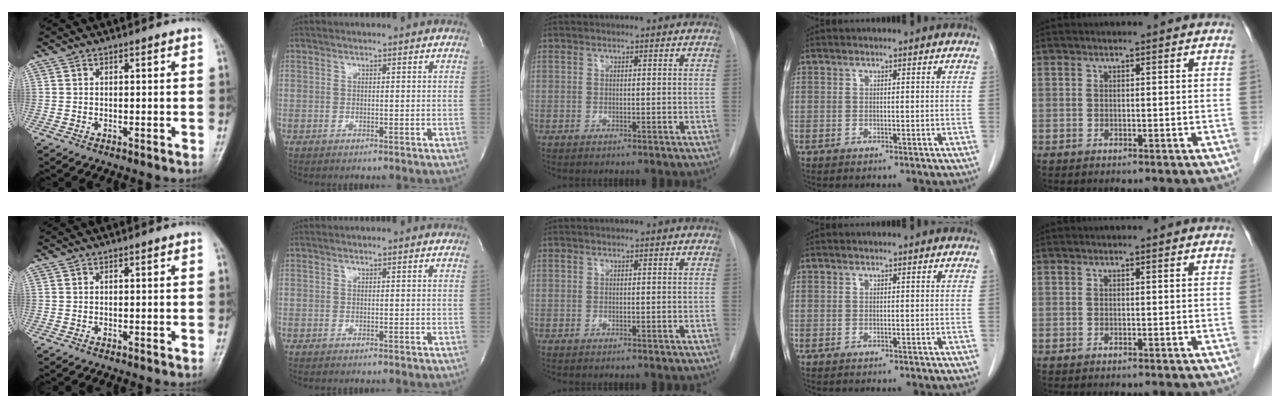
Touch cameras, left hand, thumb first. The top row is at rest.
{}